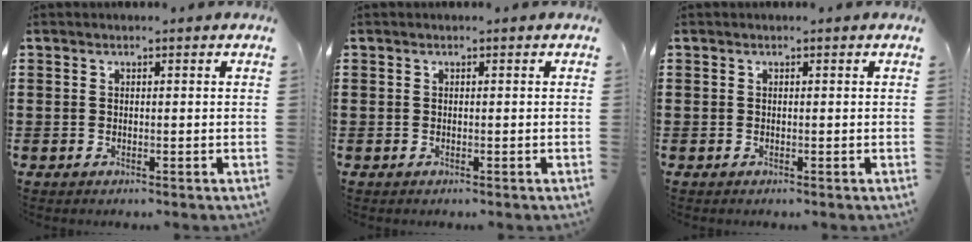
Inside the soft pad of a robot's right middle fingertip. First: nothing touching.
{"total": 0.0}
{"total": 0.0}